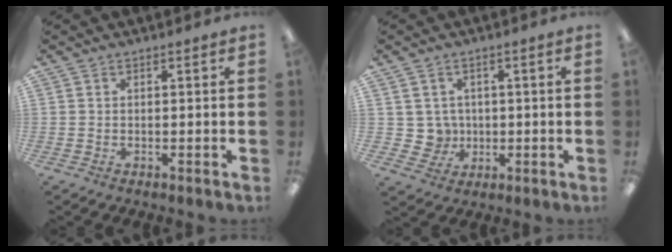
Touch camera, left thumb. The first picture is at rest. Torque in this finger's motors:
{"motor_torque": [-0.14, 0.19, 0.31, -0.38, 0.00]}